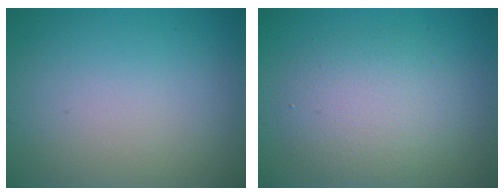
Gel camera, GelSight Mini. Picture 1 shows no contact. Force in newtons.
{"total": 4.3, "press": 4.3, "slide": 0.2}